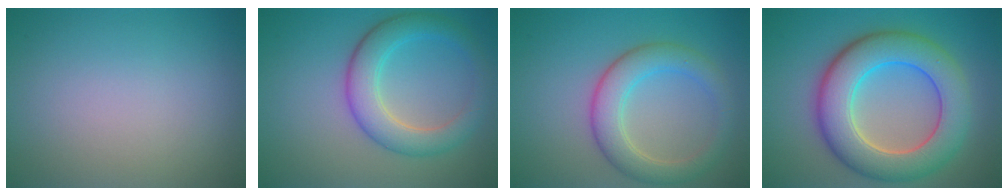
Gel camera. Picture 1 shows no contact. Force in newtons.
{"total": 4.9, "press": 4.9, "slide": 0.3}
{"total": 4.8, "press": 4.7, "slide": 0.3}
{"total": 9.1, "press": 9.1, "slide": 0.5}